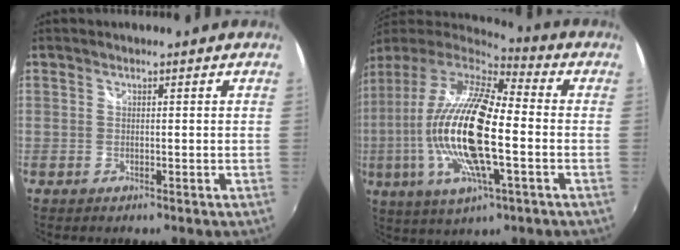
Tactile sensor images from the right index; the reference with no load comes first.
{"total": 21.4, "force": [-2.5, 5.9, 20.5], "torque": [-0.385, -0.017, -0.058]}